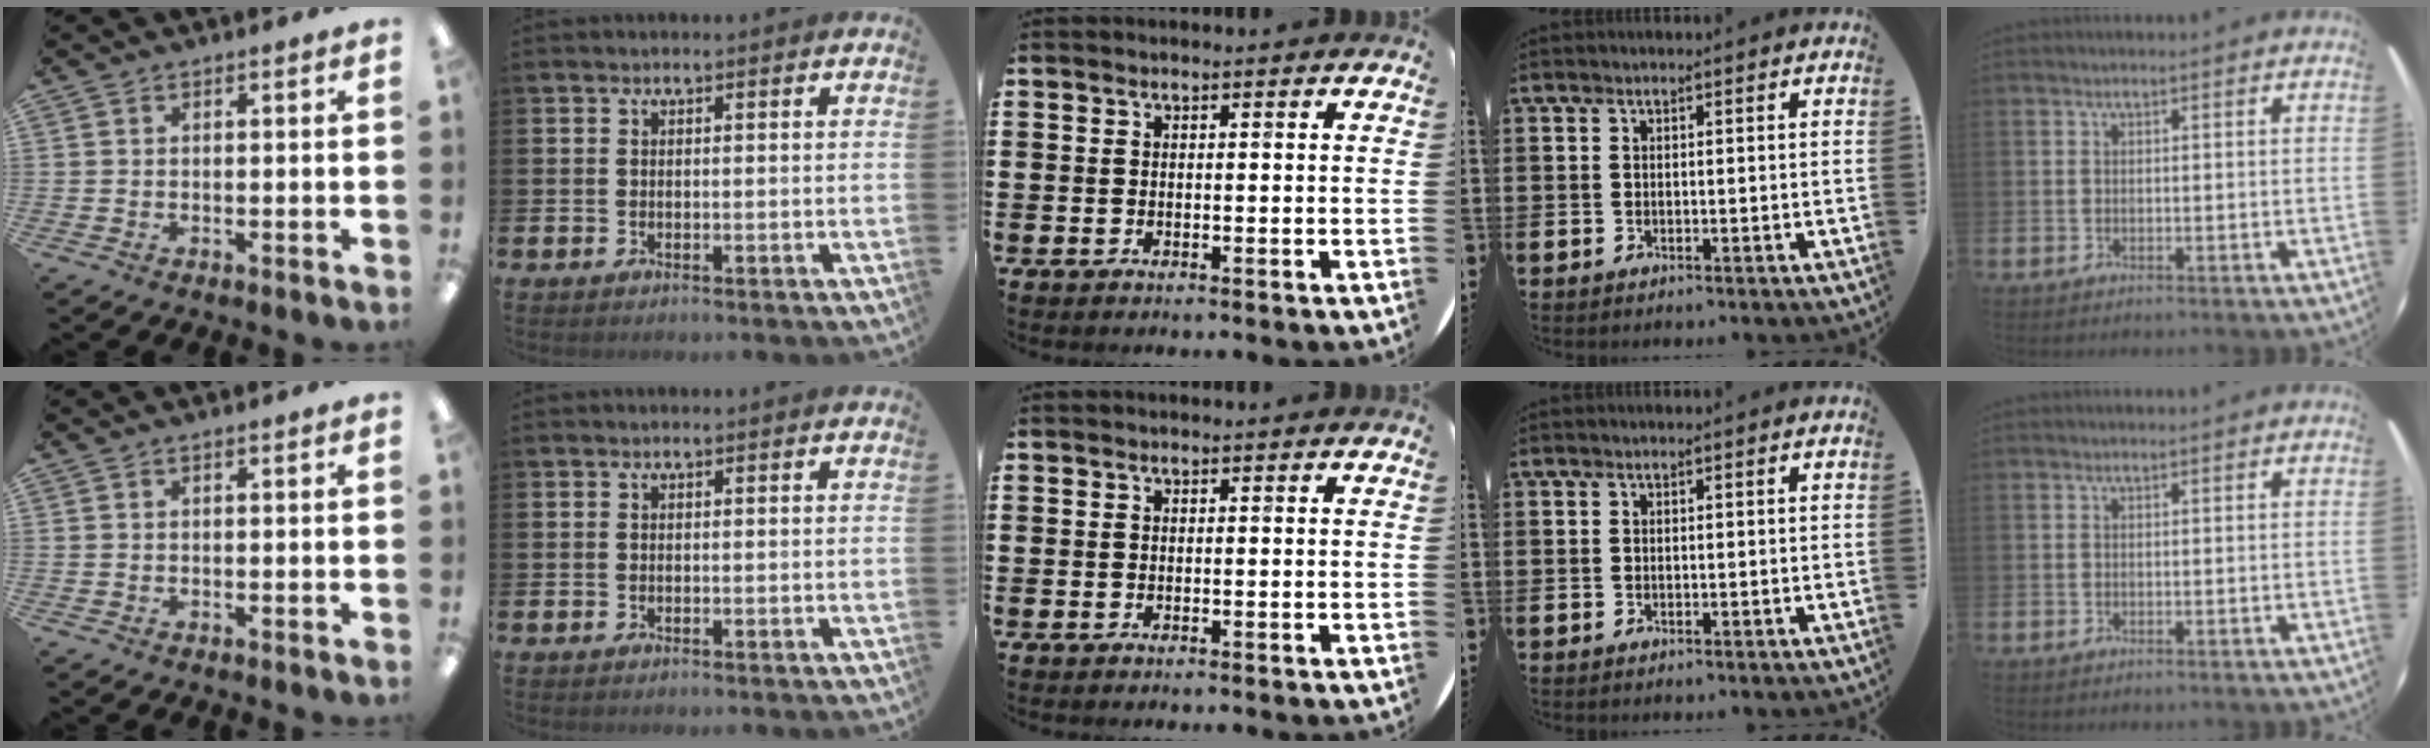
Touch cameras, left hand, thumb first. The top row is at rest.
{}